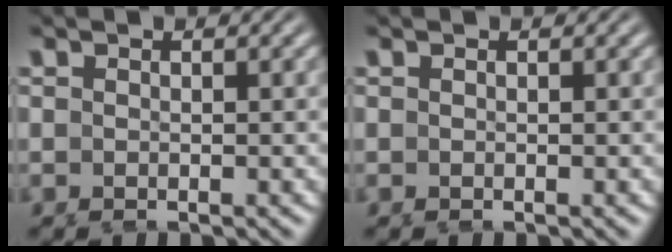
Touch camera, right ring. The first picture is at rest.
{"total": 0.0}